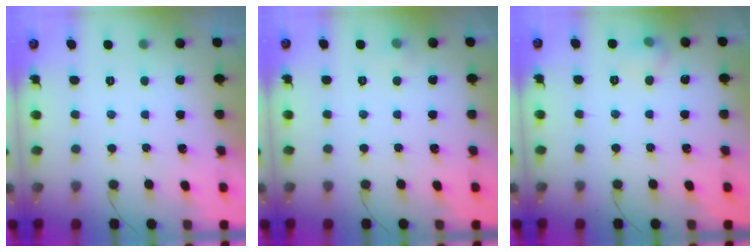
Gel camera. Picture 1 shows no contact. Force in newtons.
{"total": 3.8, "press": 3.6, "slide": 1.3}
{"total": 5.0, "press": 4.7, "slide": 1.9}